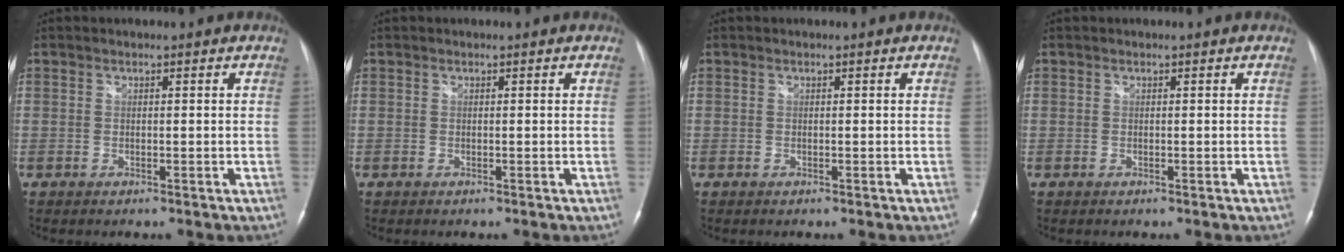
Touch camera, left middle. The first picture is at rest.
{"total": 0.0}
{"total": 0.0}
{"total": 0.0}